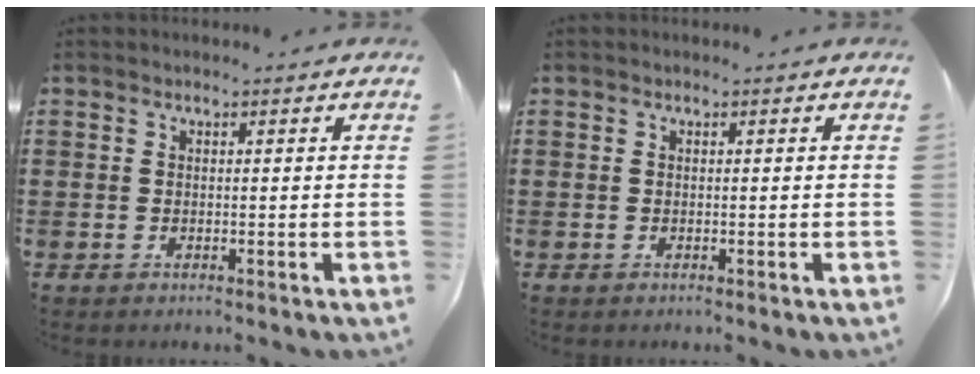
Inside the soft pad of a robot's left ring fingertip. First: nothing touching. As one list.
[{"total": 0.0}]